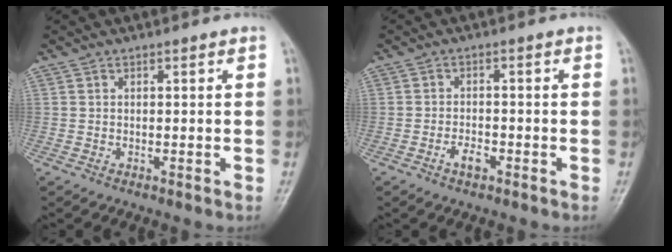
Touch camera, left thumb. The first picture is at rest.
{"total": 2.7, "force": [-1.5, 1.3, 1.8], "torque": [-0.031, 0.010, -0.028]}